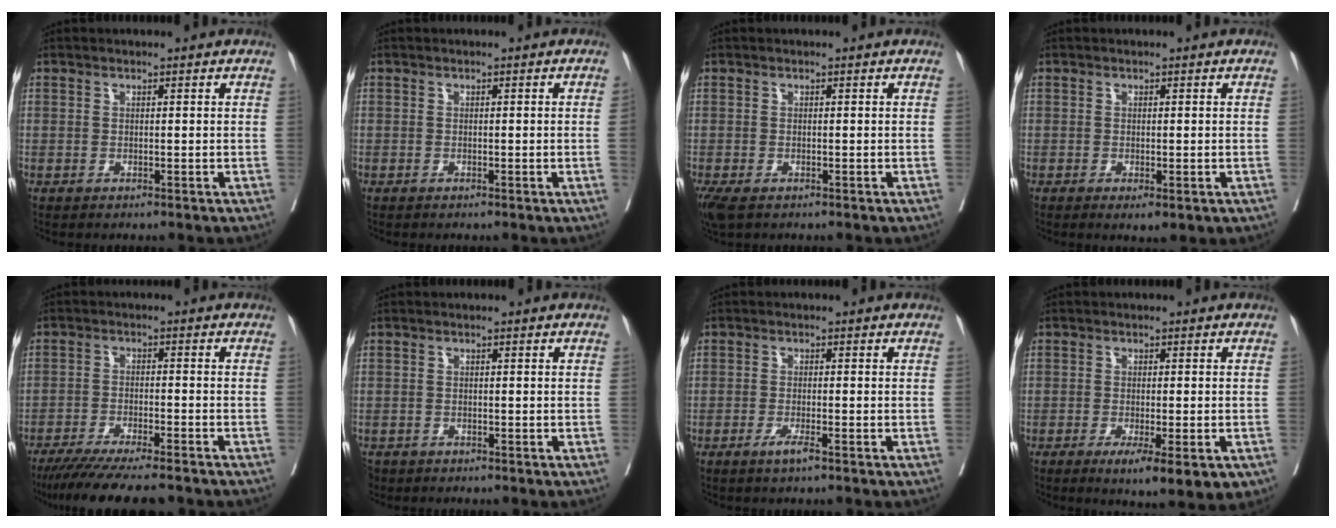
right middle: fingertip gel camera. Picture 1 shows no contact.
{"total": 0.5, "force": [-0.1, -0.2, 0.5], "torque": [0.000, 0.002, 0.000]}
{"total": 4.5, "force": [-2.8, 2.3, 2.8], "torque": [-0.067, -0.017, -0.047]}
{"total": 2.5, "force": [-1.1, 1.0, 2.1], "torque": [-0.028, -0.006, -0.010]}
{"total": 12.8, "force": [-11.1, 1.2, 6.4], "torque": [-0.089, -0.027, -0.169]}
{"total": 2.7, "force": [-2.0, 1.8, 0.5], "torque": [-0.013, -0.004, -0.038]}
{"total": 2.1, "force": [-1.3, 0.0, 1.6], "torque": [-0.031, -0.003, -0.026]}
{"total": 7.7, "force": [-3.9, 1.7, 6.4], "torque": [-0.079, -0.016, -0.054]}